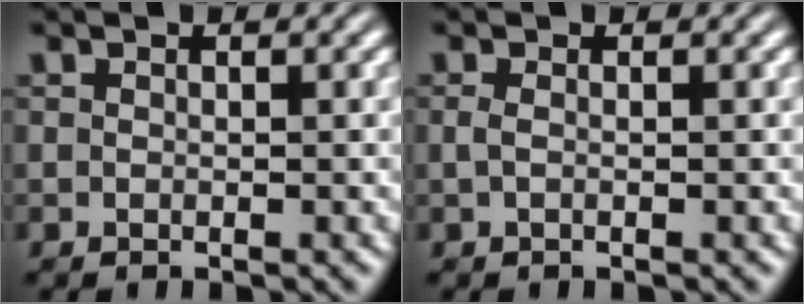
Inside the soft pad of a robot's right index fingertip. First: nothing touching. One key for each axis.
{"total": 1.2, "fx": -0.1, "fy": -1.1, "fz": 0.4, "tx": -0.007, "ty": -0.006, "tz": 0.004}